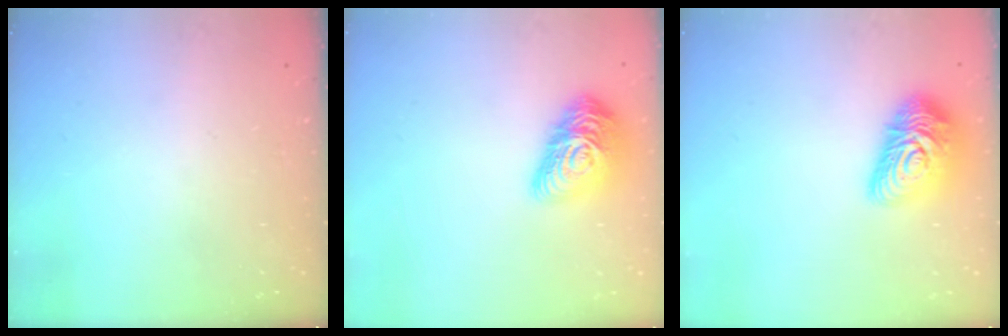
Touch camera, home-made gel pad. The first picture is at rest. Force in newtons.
{"total": 15.5, "press": 15.5, "slide": 0.8}
{"total": 14.8, "press": 14.8, "slide": 0.8}